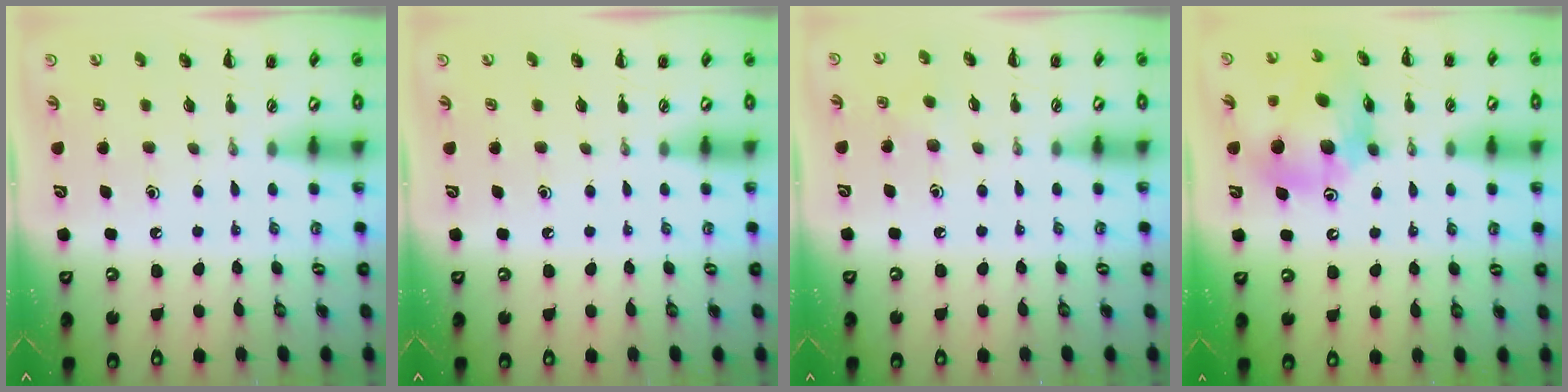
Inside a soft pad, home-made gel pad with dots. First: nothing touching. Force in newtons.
{"total": 0.0}
{"total": 5.0, "press": 4.9, "slide": 1.1}
{"total": 14.4, "press": 13.8, "slide": 4.1}